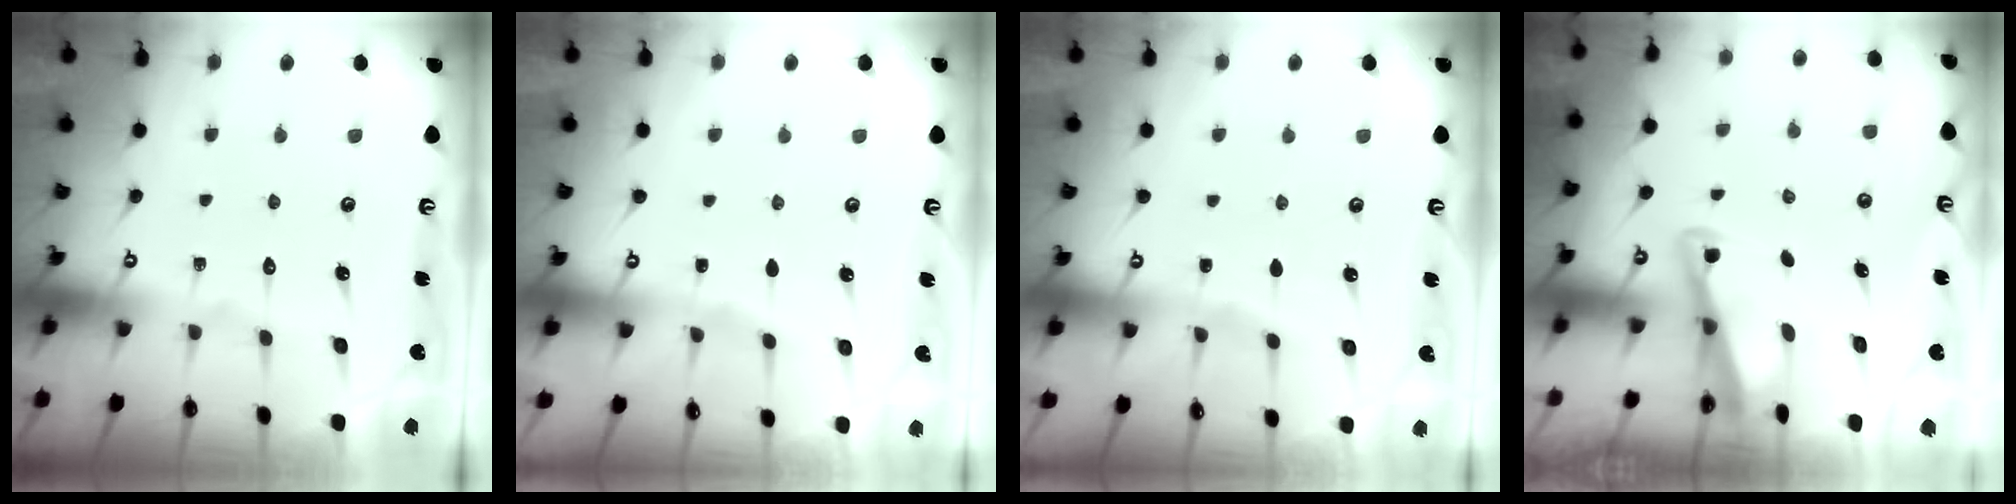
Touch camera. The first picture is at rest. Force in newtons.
{"total": 2.2, "press": 2.2, "slide": 0.3}
{"total": 2.2, "press": 2.2, "slide": 0.3}
{"total": 2.7, "press": 2.7, "slide": 0.3}